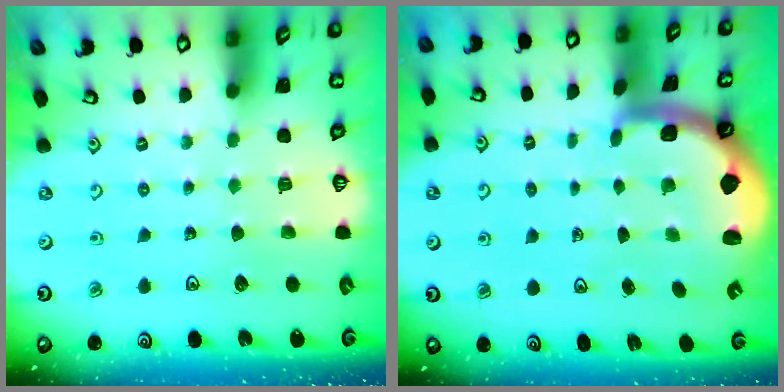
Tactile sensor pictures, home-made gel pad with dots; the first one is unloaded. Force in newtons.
{"total": 1.7, "press": 1.6, "slide": 0.3}